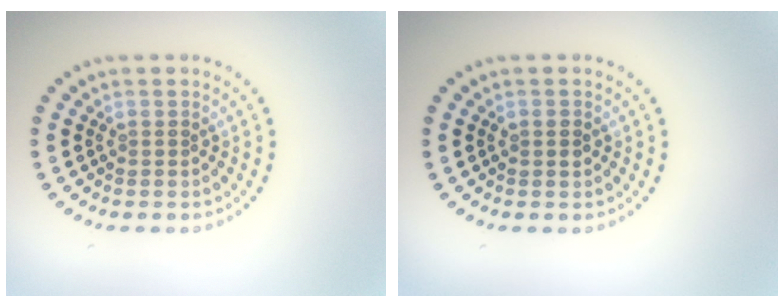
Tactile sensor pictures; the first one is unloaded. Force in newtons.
{"total": 1.2, "press": 1.2, "slide": 0.0}